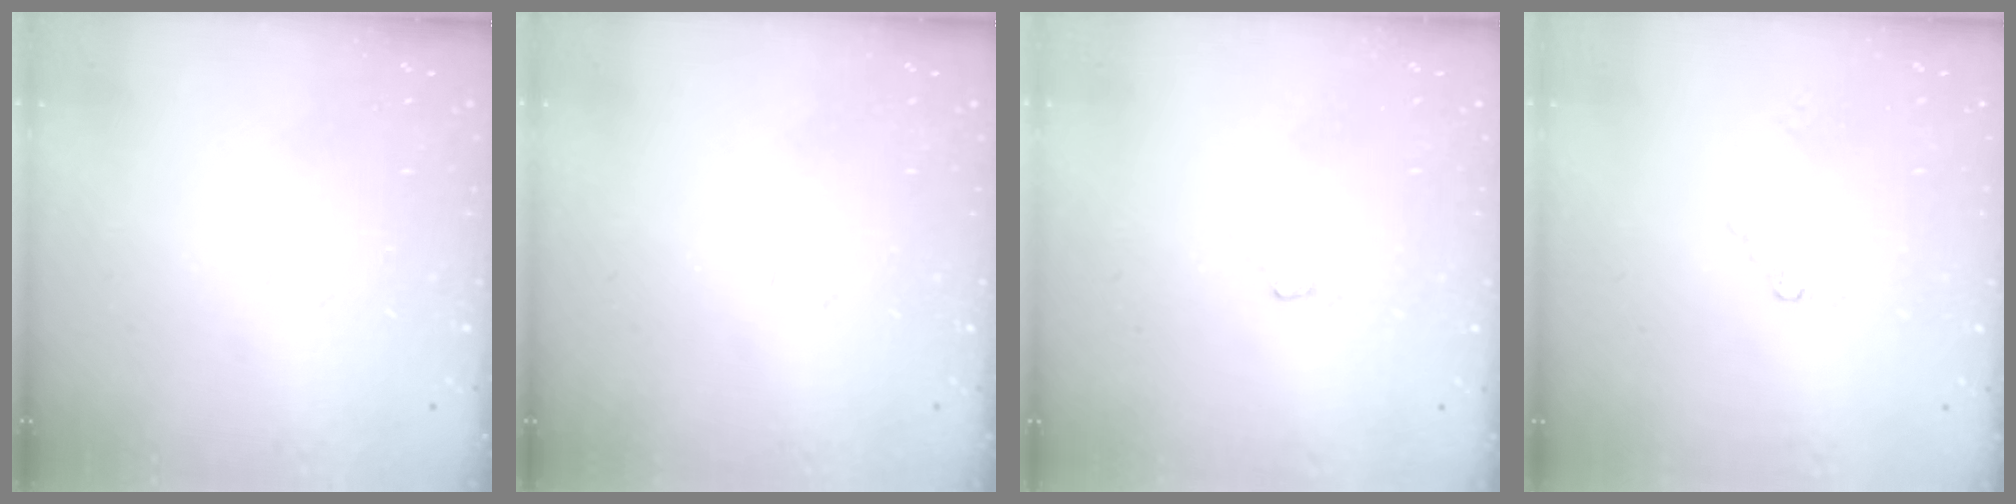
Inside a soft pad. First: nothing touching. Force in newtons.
{"total": 0.0}
{"total": 4.3, "press": 2.8, "slide": 3.2}
{"total": 2.0, "press": 2.0, "slide": 0.3}